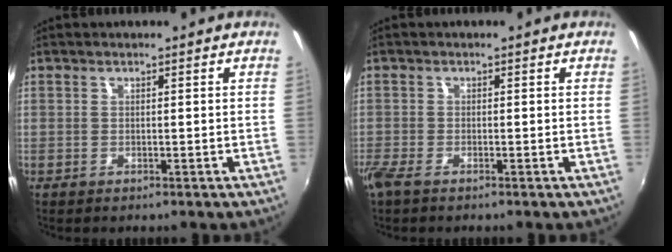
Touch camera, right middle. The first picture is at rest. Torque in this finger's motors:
{"motor_torque": [1.10, -1.04, 0.56, 0.21]}